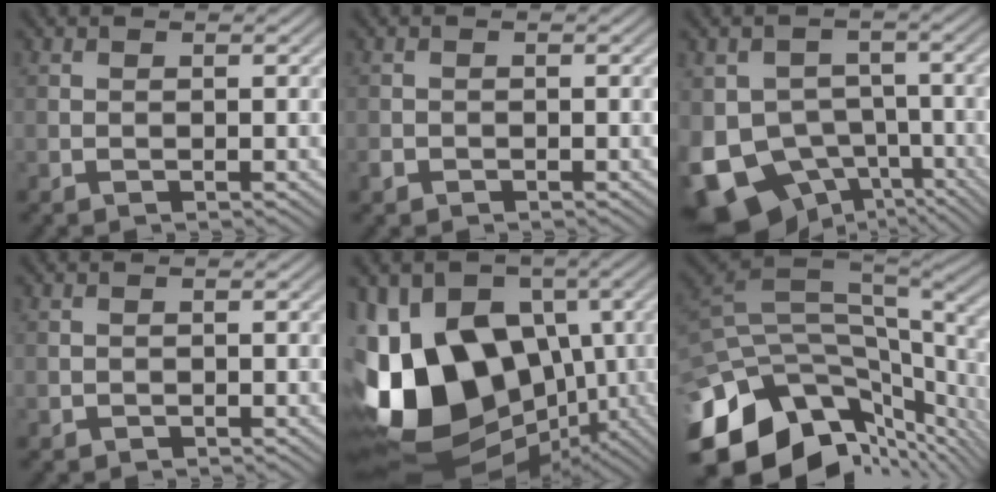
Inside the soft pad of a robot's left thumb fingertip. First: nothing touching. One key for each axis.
{"total": 0.9, "fx": -0.6, "fy": 0.6, "fz": 0.2, "tx": -0.005, "ty": -0.002, "tz": -0.013}
{"total": 11.7, "fx": -5.3, "fy": 8.7, "fz": 5.6, "tx": -0.121, "ty": -0.018, "tz": -0.097}
{"total": 0.7, "fx": -0.3, "fy": 0.6, "fz": 0.1, "tx": 0.001, "ty": -0.004, "tz": -0.005}
{"total": 18.8, "fx": -2.3, "fy": 13.9, "fz": 12.5, "tx": -0.241, "ty": -0.016, "tz": -0.034}
{"total": 15.8, "fx": -6.2, "fy": 8.6, "fz": 11.7, "tx": -0.268, "ty": -0.022, "tz": -0.083}